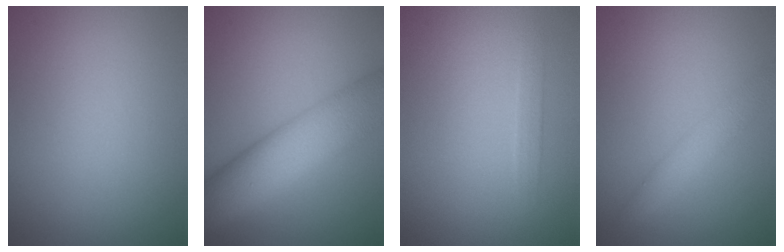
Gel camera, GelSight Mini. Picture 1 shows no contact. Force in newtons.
{"total": 9.2, "press": 9.2, "slide": 0.2}
{"total": 1.1, "press": 1.1, "slide": 0.2}
{"total": 2.7, "press": 2.7, "slide": 0.1}